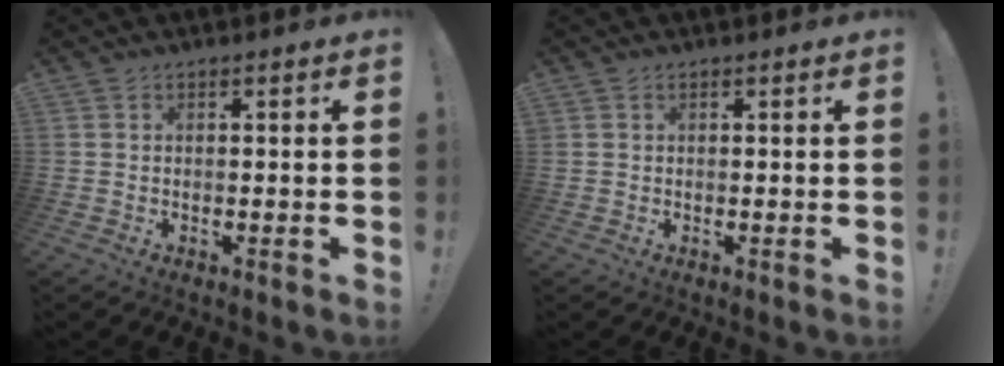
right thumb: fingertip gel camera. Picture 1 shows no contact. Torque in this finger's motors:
{"motor_torque": [-0.22, -0.35, 0.00, -0.01, 0.12]}